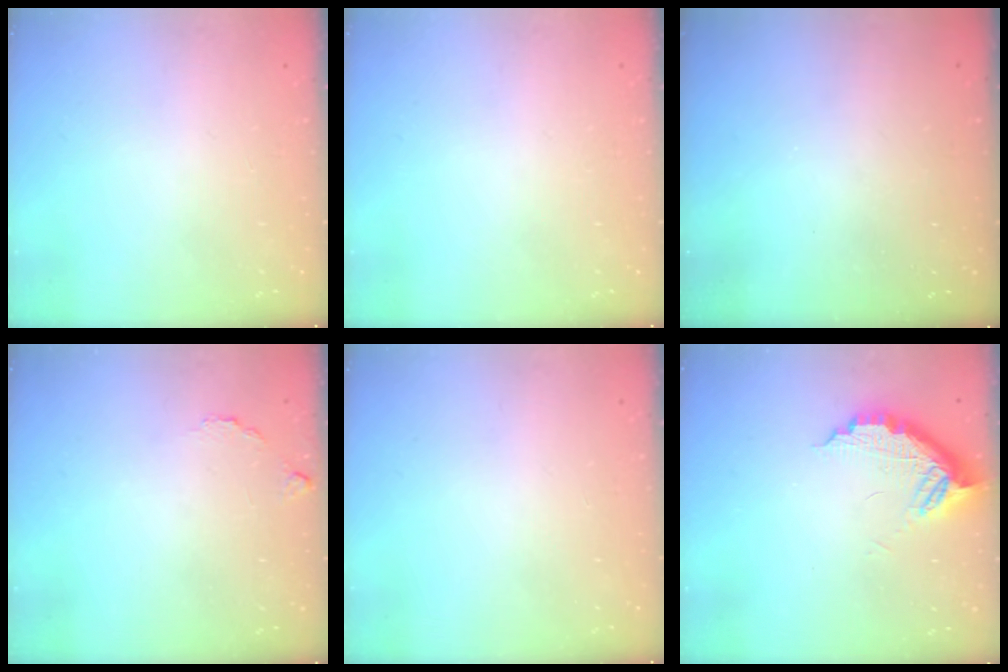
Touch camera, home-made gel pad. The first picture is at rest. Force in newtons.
{"total": 0.0}
{"total": 2.9, "press": 2.9, "slide": 0.3}
{"total": 5.2, "press": 5.2, "slide": 0.3}
{"total": 0.0}
{"total": 10.1, "press": 10.0, "slide": 0.9}